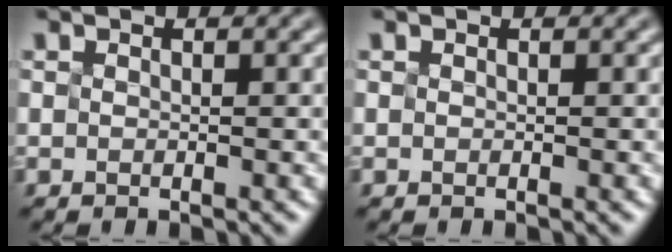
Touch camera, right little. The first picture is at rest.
{"total": 0.0}